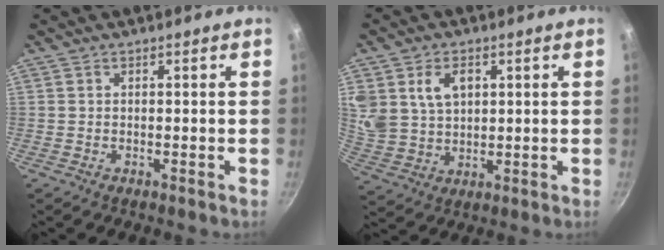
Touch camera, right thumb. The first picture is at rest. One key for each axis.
{"total": 10.7, "fx": 3.7, "fy": 7.9, "fz": 6.2, "tx": -0.107, "ty": -0.013, "tz": 0.079}